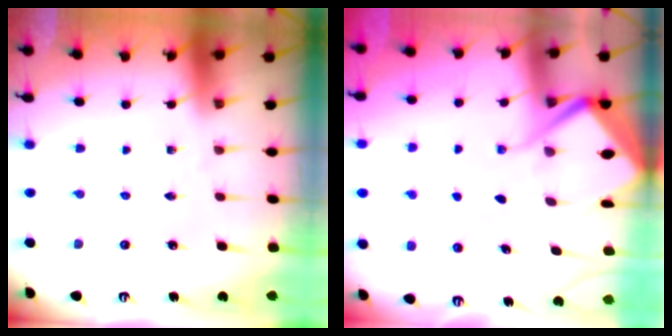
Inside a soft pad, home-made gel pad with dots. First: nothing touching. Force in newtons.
{"total": 6.5, "press": 6.4, "slide": 0.7}